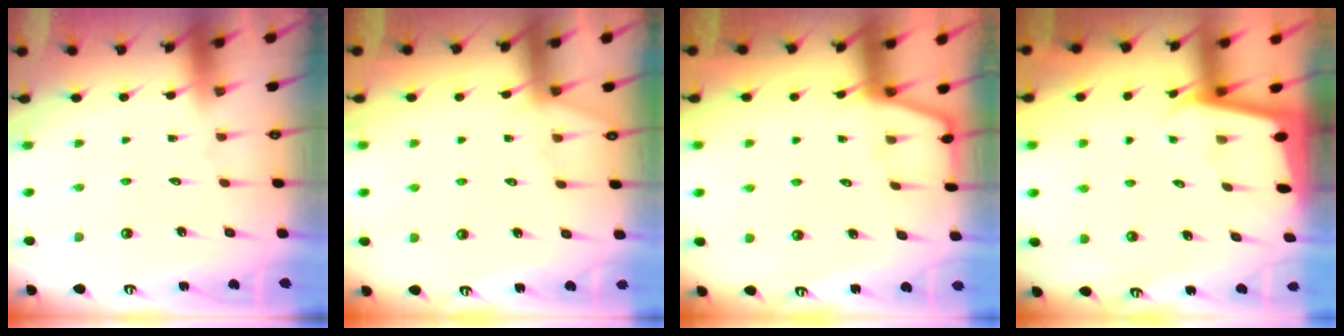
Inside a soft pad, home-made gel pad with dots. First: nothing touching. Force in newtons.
{"total": 3.7, "press": 3.7, "slide": 0.5}
{"total": 2.7, "press": 2.7, "slide": 0.4}
{"total": 1.9, "press": 1.9, "slide": 0.1}